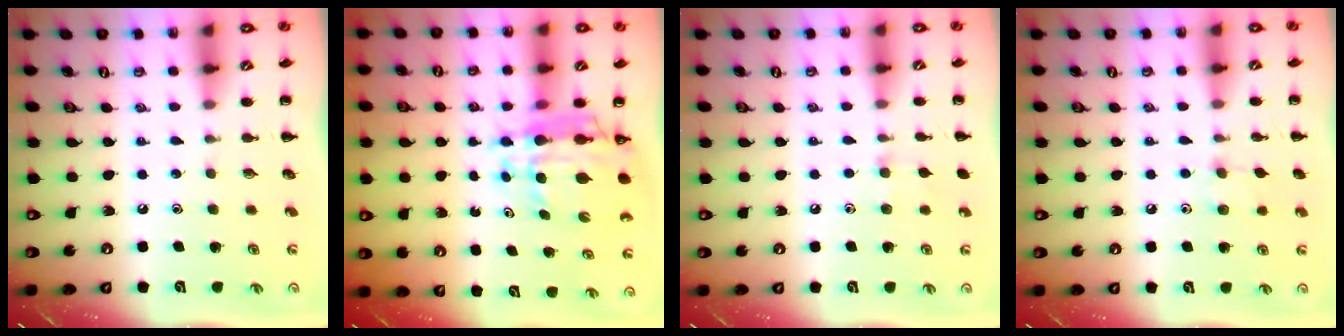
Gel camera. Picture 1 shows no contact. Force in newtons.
{"total": 10.7, "press": 10.2, "slide": 3.1}
{"total": 6.1, "press": 5.8, "slide": 1.9}
{"total": 6.5, "press": 6.2, "slide": 2.1}